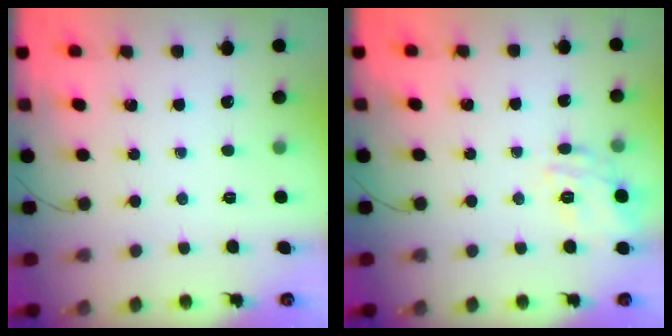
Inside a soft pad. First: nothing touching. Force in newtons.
{"total": 12.4, "press": 12.4, "slide": 0.9}